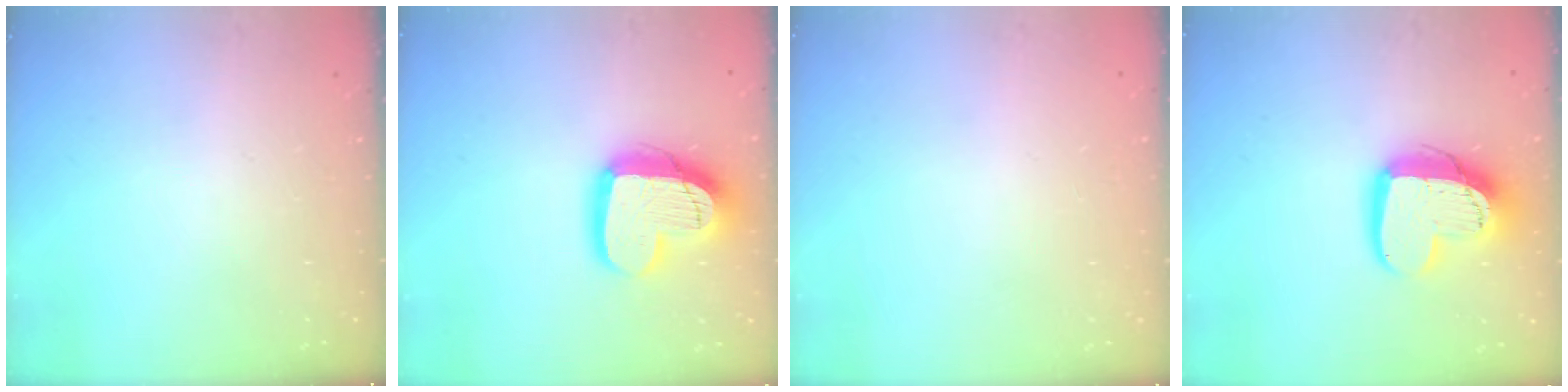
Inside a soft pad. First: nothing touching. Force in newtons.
{"total": 17.4, "press": 17.4, "slide": 1.4}
{"total": 0.0}
{"total": 14.7, "press": 14.6, "slide": 1.2}